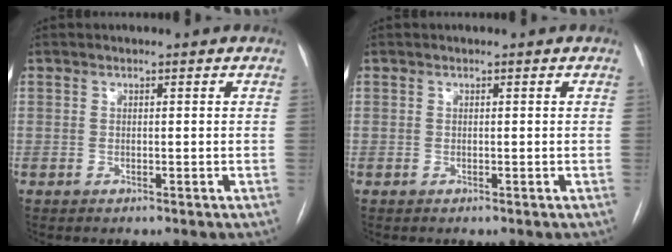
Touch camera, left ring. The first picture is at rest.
{"total": 0.0}